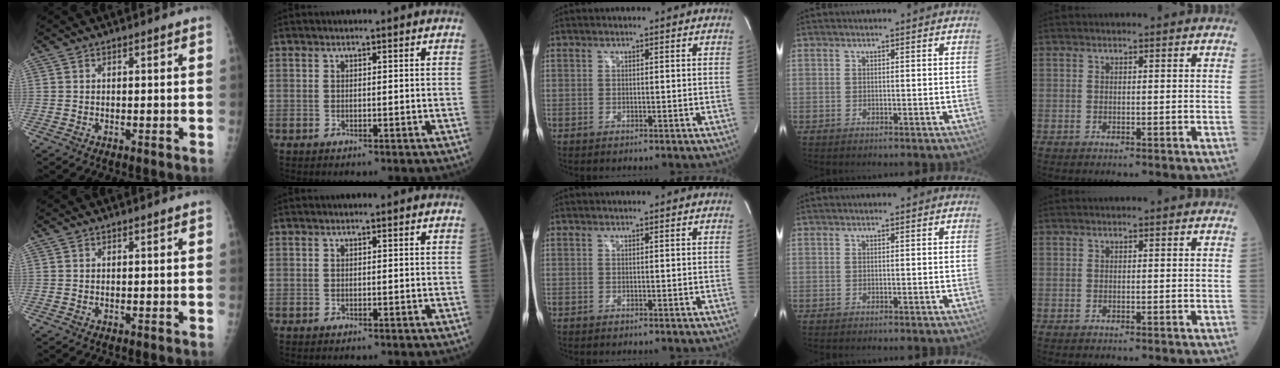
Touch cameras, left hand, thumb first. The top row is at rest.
{"thumb": {"total": 0.7, "force": [0.6, 0.0, 0.3], "torque": [-0.003, 0.005, 0.010]}}